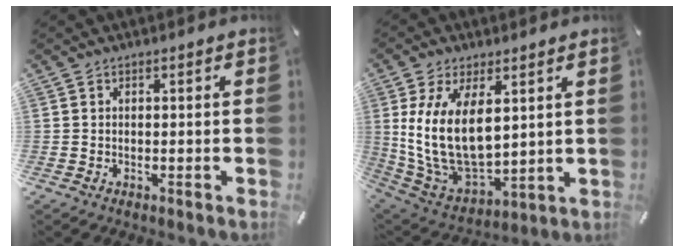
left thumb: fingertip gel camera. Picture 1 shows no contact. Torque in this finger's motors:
{"motor_torque": [2.51, 2.50, 1.98, -0.79, 0.35]}